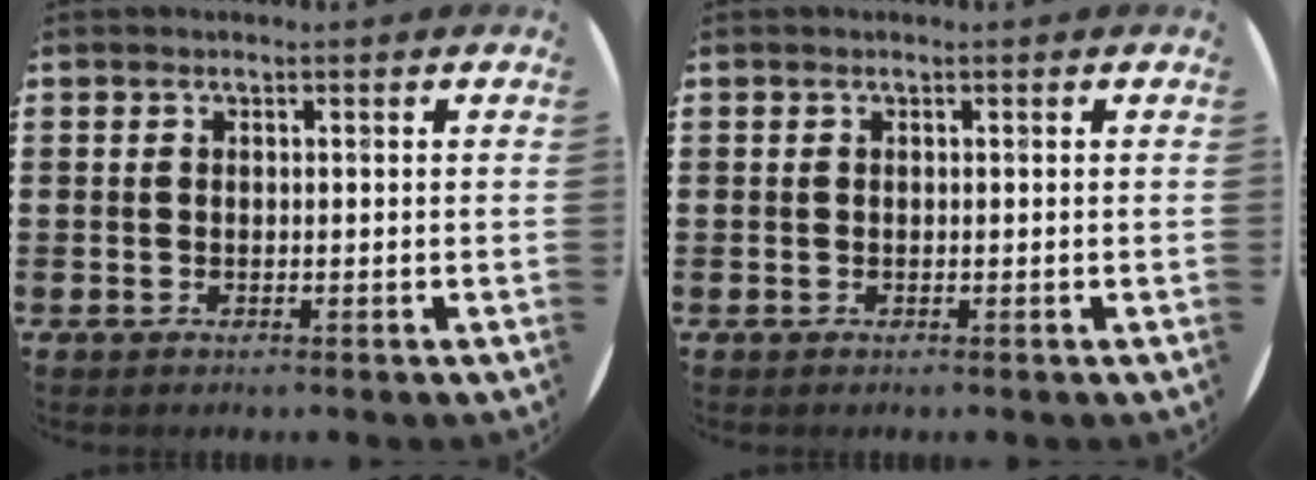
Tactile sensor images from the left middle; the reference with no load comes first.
{"total": 0.0}